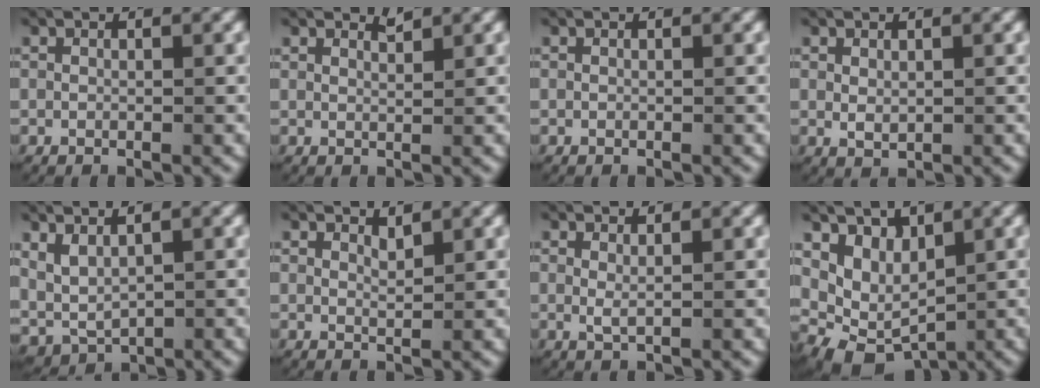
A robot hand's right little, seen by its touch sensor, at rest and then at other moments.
{"total": 1.1, "force": [1.0, -0.2, 0.2], "torque": [-0.007, -0.006, 0.020]}
{"total": 0.0}
{"total": 0.9, "force": [0.4, 0.6, 0.7], "torque": [-0.015, -0.006, 0.016]}
{"total": 5.3, "force": [0.3, 4.4, 3.0], "torque": [-0.084, -0.018, 0.015]}
{"total": 1.4, "force": [1.3, 0.1, 0.5], "torque": [-0.008, -0.010, 0.026]}
{"total": 1.0, "force": [0.6, 0.1, 0.8], "torque": [-0.020, -0.009, 0.015]}
{"total": 6.9, "force": [-1.2, 5.8, 3.5], "torque": [-0.080, -0.033, -0.014]}